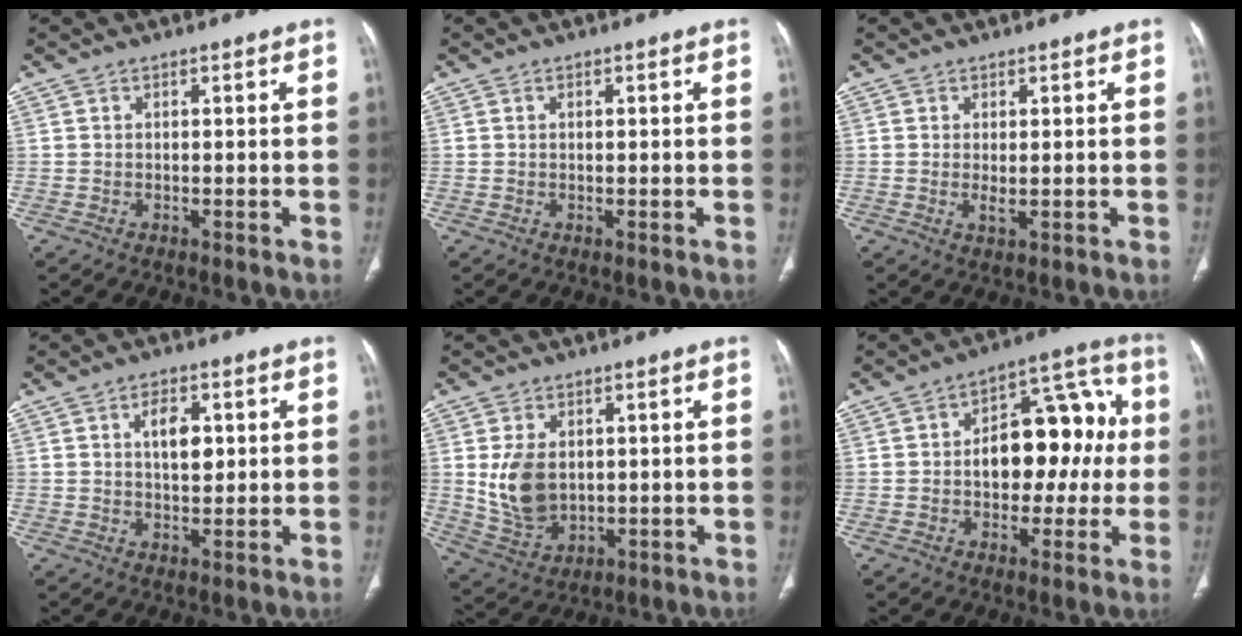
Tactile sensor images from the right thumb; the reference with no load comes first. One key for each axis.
{"total": 0.7, "fx": 0.3, "fy": 0.3, "fz": 0.6, "tx": -0.008, "ty": -0.001, "tz": 0.004}
{"total": 1.7, "fx": 0.0, "fy": 0.7, "fz": 1.6, "tx": -0.029, "ty": -0.007, "tz": 0.003}
{"total": 5.7, "fx": 1.5, "fy": 3.2, "fz": 4.5, "tx": -0.057, "ty": -0.009, "tz": 0.025}
{"total": 9.6, "fx": 1.1, "fy": 6.7, "fz": 6.8, "tx": -0.111, "ty": -0.010, "tz": 0.041}
{"total": 16.8, "fx": 0.5, "fy": 10.3, "fz": 13.3, "tx": -0.130, "ty": 0.048, "tz": 0.005}